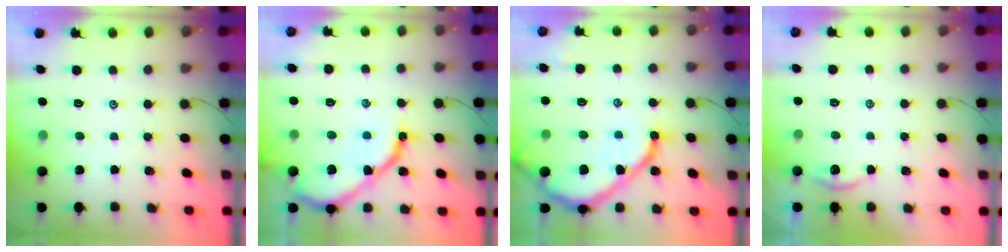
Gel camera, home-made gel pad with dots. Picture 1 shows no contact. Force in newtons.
{"total": 12.3, "press": 12.2, "slide": 1.5}
{"total": 13.2, "press": 13.1, "slide": 1.3}
{"total": 1.9, "press": 1.9, "slide": 0.2}